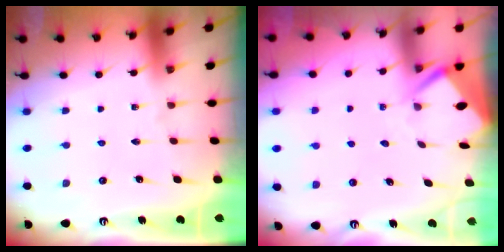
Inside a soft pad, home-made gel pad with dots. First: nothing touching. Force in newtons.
{"total": 3.3, "press": 3.3, "slide": 0.3}